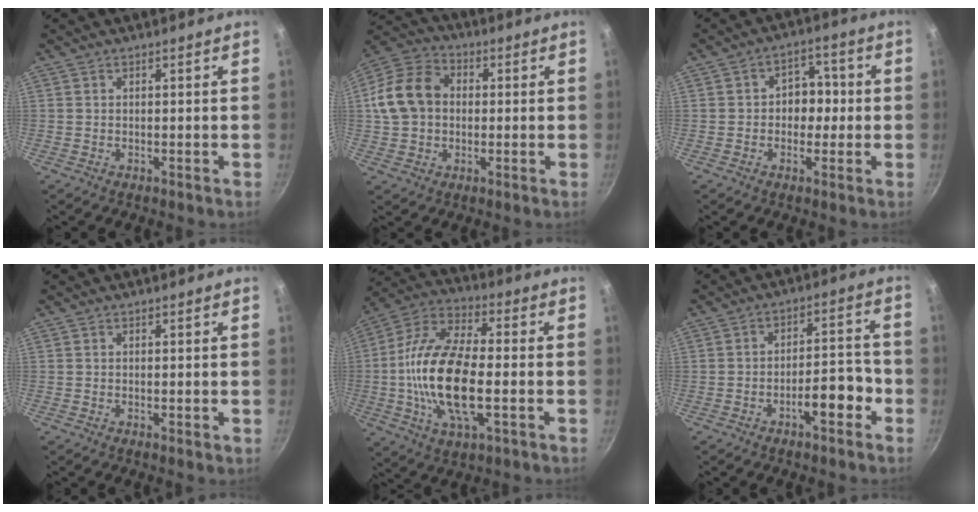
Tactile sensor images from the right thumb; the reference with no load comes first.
{"total": 12.8, "force": [0.7, 10.0, 7.9], "torque": [-0.123, 0.026, -0.004]}
{"total": 6.6, "force": [-0.3, 5.3, 3.9], "torque": [0.000, 0.016, -0.010]}
{"total": 0.6, "force": [-0.1, 0.1, 0.6], "torque": [-0.010, -0.003, -0.002]}
{"total": 19.7, "force": [-2.4, 8.7, 17.5], "torque": [-0.335, 0.022, -0.060]}
{"total": 7.8, "force": [-3.7, 3.0, 6.1], "torque": [-0.066, 0.044, -0.055]}